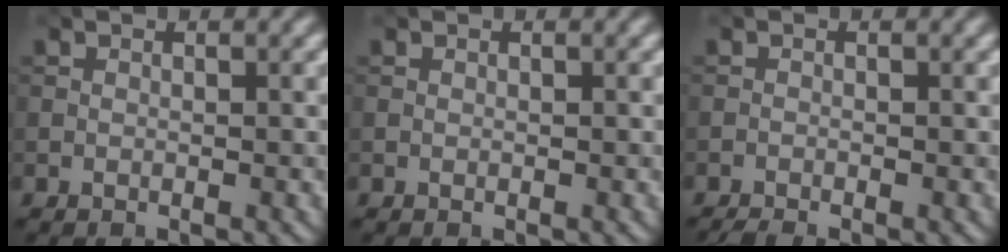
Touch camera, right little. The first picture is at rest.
{"total": 0.0}
{"total": 1.3, "force": [-1.2, 0.0, 0.5], "torque": [-0.009, -0.003, -0.027]}